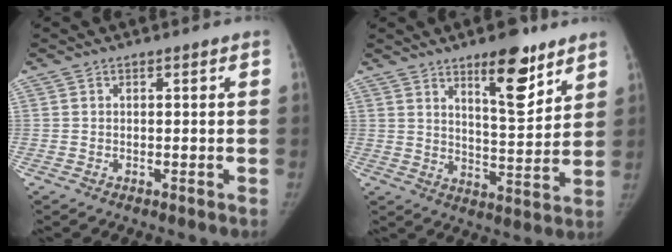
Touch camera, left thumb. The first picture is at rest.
{"total": 12.1, "force": [7.7, 3.9, 8.5], "torque": [-0.099, -0.054, 0.119]}